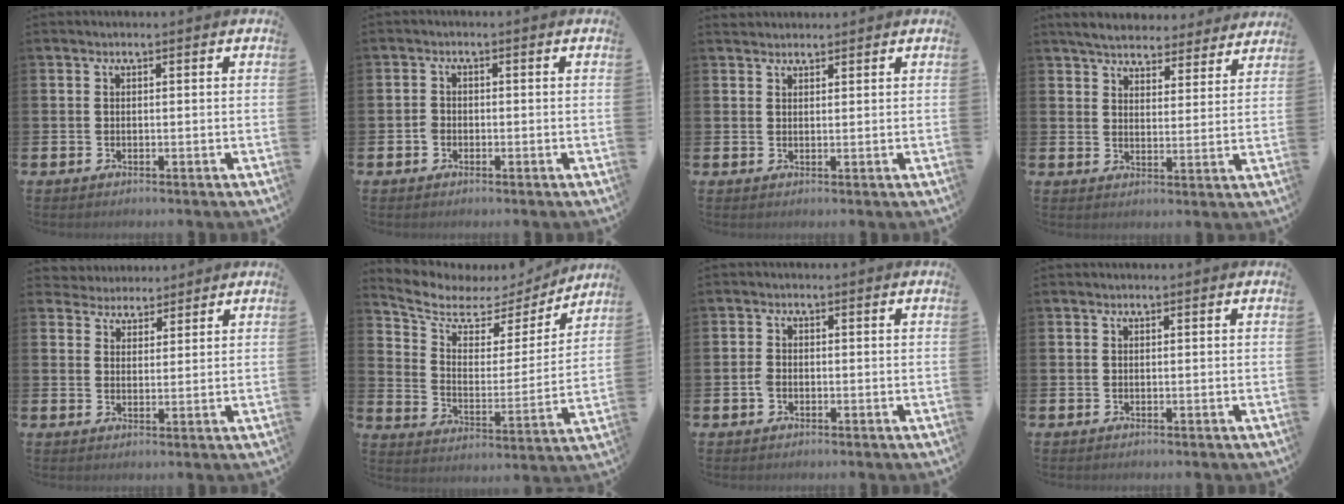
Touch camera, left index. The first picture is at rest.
{"total": 1.5, "force": [-0.6, 1.3, 0.3], "torque": [-0.009, 0.006, -0.014]}
{"total": 1.7, "force": [1.7, 0.5, -0.1], "torque": [0.006, -0.001, 0.030]}
{"total": 5.3, "force": [5.2, 1.1, 0.5], "torque": [-0.030, -0.030, 0.092]}
{"total": 3.9, "force": [3.6, 1.4, -0.5], "torque": [-0.008, -0.018, 0.066]}
{"total": 6.6, "force": [5.6, 3.0, 1.8], "torque": [-0.078, -0.041, 0.091]}
{"total": 1.8, "force": [-0.5, 1.4, 1.0], "torque": [-0.021, 0.006, -0.012]}
{"total": 0.0}